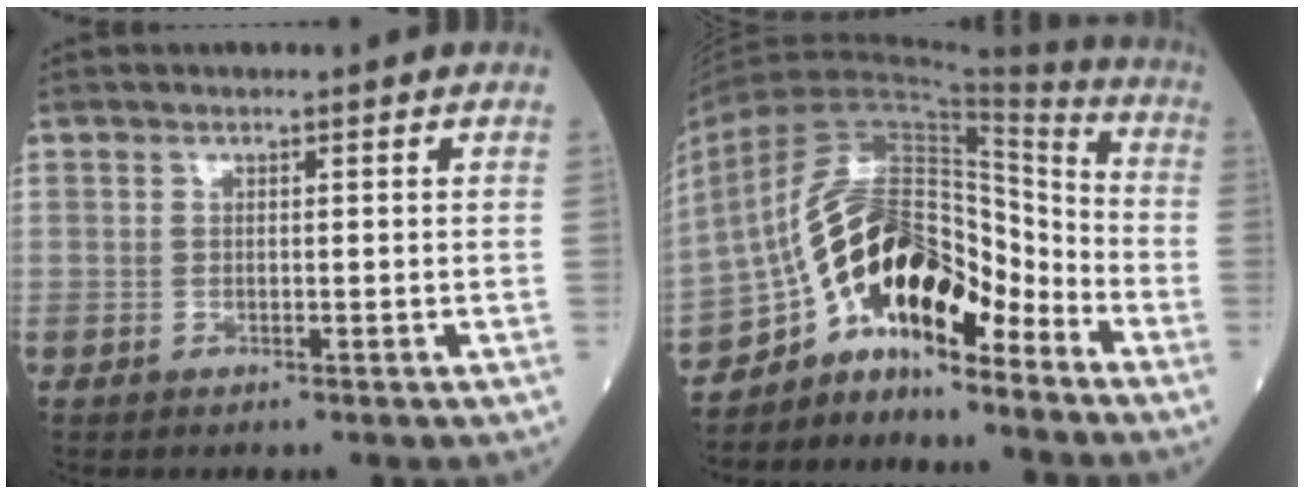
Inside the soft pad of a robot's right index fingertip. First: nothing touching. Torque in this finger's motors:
{"motor_torque": [1.51, -0.63, 1.06, 0.17]}